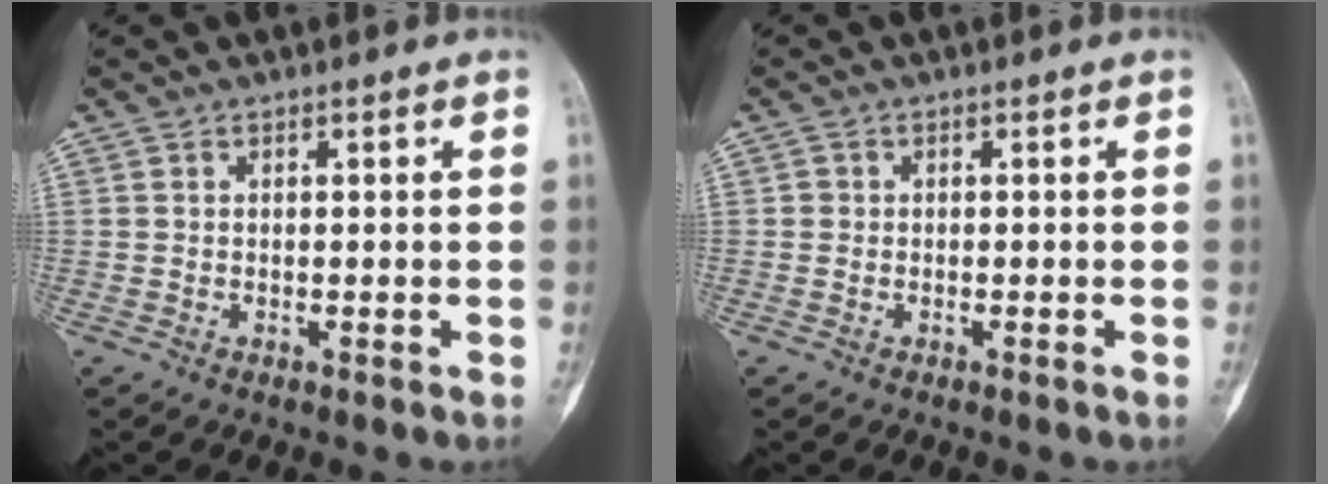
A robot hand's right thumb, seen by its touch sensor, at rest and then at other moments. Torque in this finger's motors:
{"motor_torque": [-0.31, 0.63, 0.18, -0.06, -0.06]}